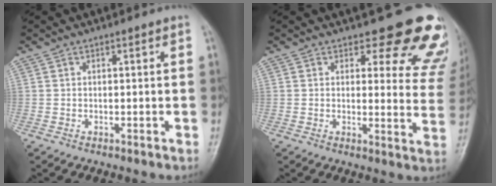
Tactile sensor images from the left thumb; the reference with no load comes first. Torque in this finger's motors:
{"motor_torque": [0.44, 0.42, -0.04, -0.23, 0.16]}